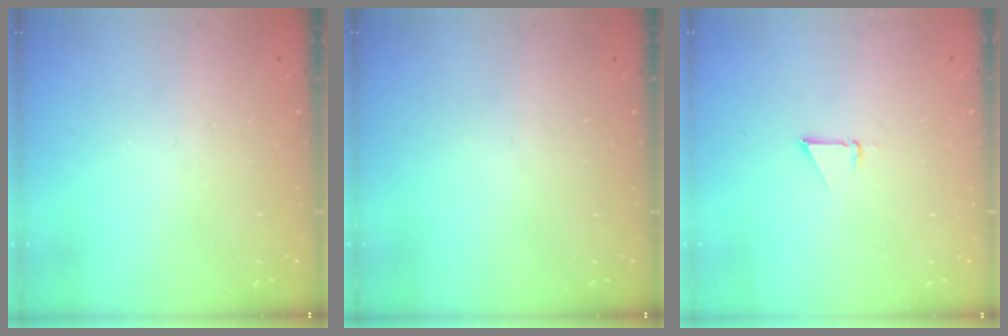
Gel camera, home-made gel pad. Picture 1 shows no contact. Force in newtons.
{"total": 0.0}
{"total": 1.9, "press": 1.9, "slide": 0.0}